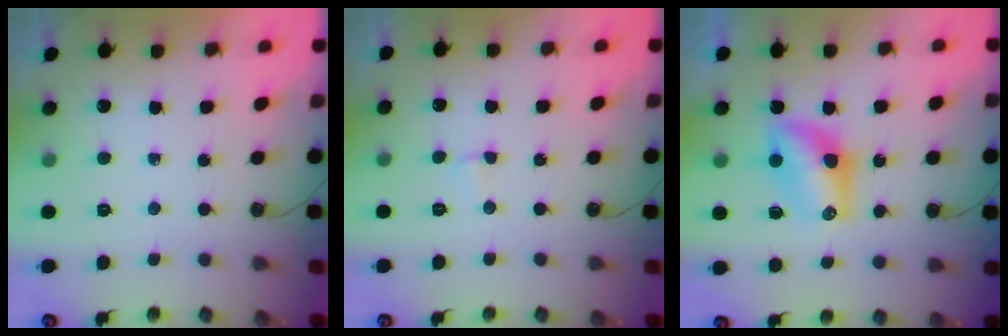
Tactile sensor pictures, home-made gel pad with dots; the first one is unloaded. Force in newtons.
{"total": 4.1, "press": 2.8, "slide": 3.0}
{"total": 9.1, "press": 8.6, "slide": 2.9}